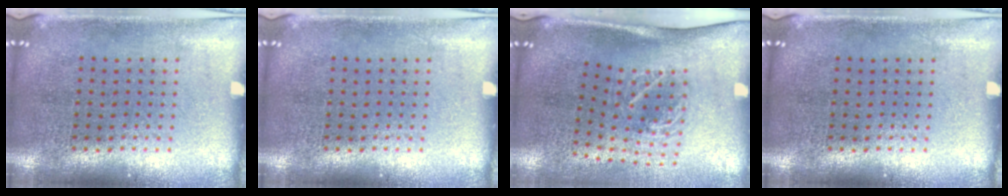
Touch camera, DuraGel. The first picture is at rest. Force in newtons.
{"total": 0.0}
{"total": 2.0, "press": 1.3, "slide": 1.5}
{"total": 0.0}